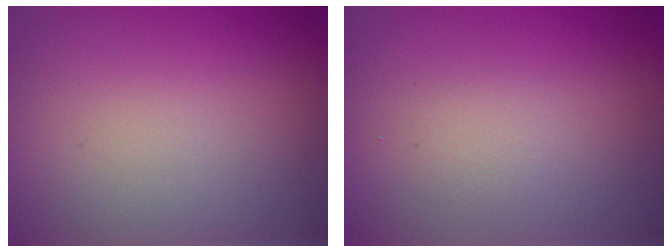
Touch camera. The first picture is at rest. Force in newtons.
{"total": 1.1, "press": 1.1, "slide": 0.1}